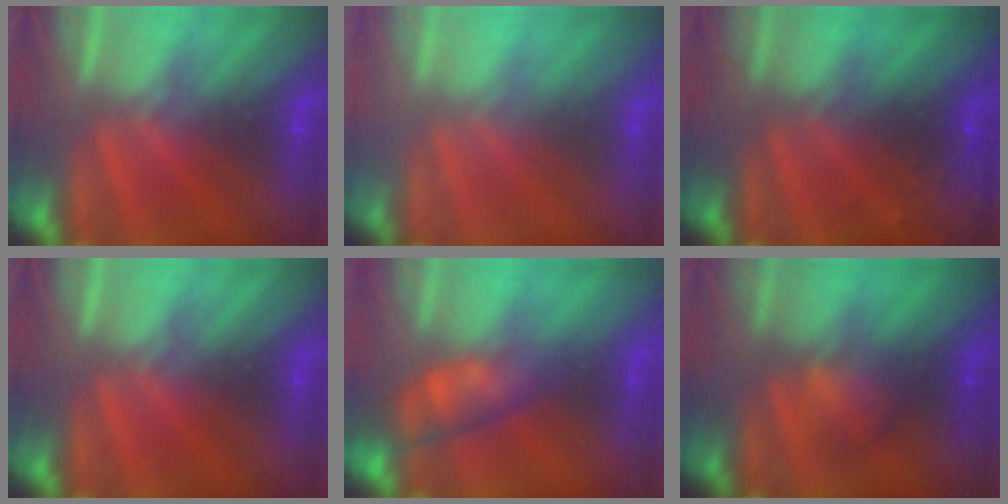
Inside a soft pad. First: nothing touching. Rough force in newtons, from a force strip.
{"total": 2.5}
{"total": 7.8}
{"total": 0.0}
{"total": 4.6}
{"total": 2.0}